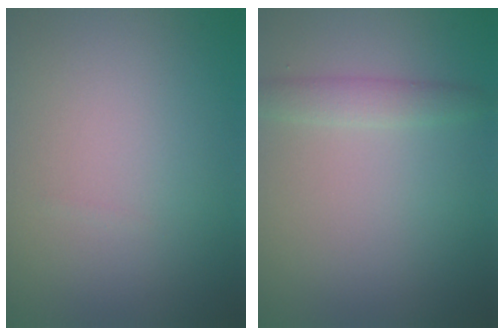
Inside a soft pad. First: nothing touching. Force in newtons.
{"total": 1.9, "press": 1.8, "slide": 0.1}